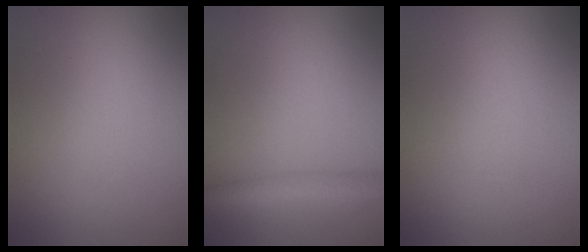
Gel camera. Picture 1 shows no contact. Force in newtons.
{"total": 2.8, "press": 2.8, "slide": 0.1}
{"total": 0.0}